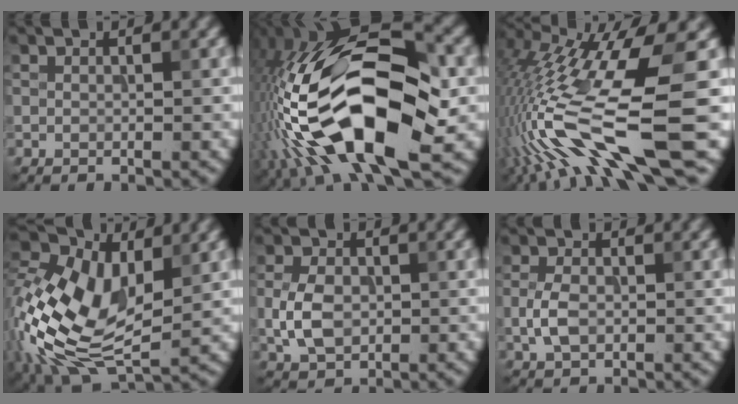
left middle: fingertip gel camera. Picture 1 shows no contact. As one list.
[{"total": 16.2, "force": [-4.7, 6.2, 14.2], "torque": [-0.246, 0.030, -0.089]}, {"total": 14.1, "force": [-2.8, 3.3, 13.5], "torque": [-0.272, 0.002, -0.036]}, {"total": 11.6, "force": [-0.7, 7.1, 9.1], "torque": [-0.199, 0.008, -0.030]}, {"total": 4.0, "force": [-0.4, 2.9, 2.7], "torque": [-0.058, 0.001, -0.009]}, {"total": 2.7, "force": [-0.4, 1.8, 1.9], "torque": [-0.043, 0.000, -0.010]}]